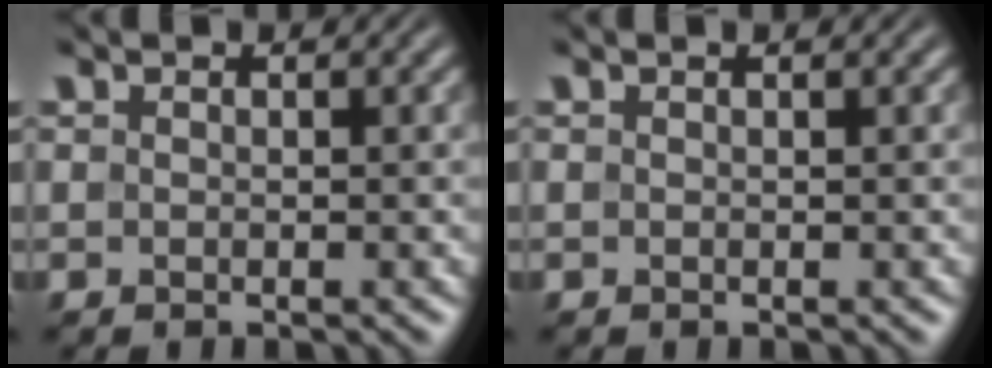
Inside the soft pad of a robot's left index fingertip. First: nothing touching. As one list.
[{"total": 0.6, "force": [0.3, 0.1, 0.6], "torque": [-0.007, 0.006, 0.002]}]